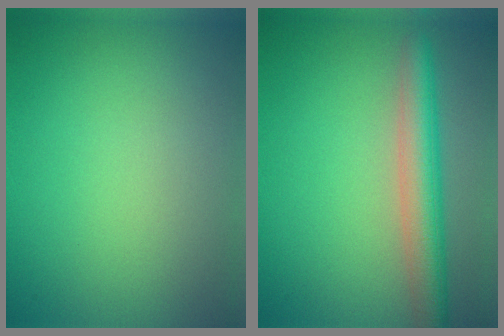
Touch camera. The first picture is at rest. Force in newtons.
{"total": 4.7, "press": 4.7, "slide": 0.2}